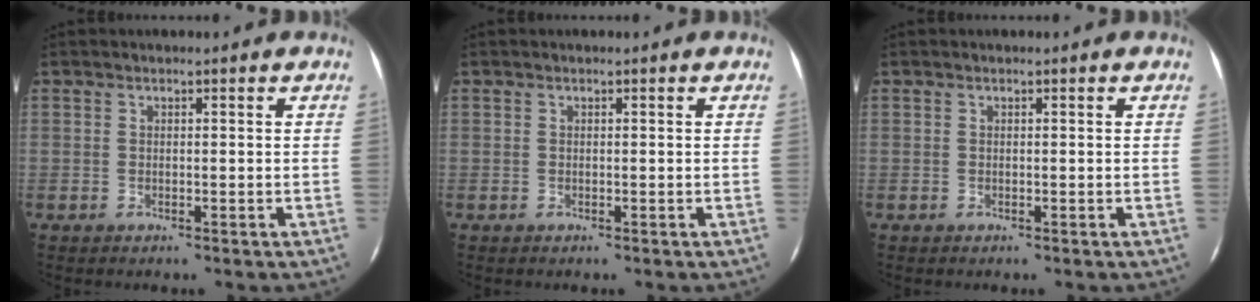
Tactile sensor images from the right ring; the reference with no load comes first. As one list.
[{"total": 0.0}, {"total": 0.0}]